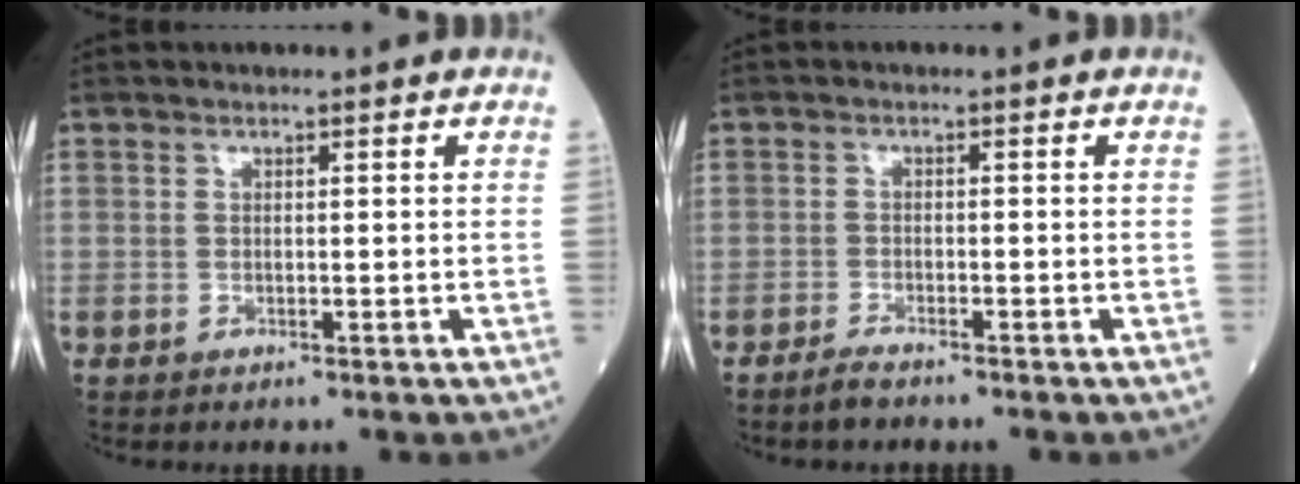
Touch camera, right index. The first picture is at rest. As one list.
[{"total": 2.0, "force": [-1.8, 0.3, 0.8], "torque": [-0.018, -0.002, -0.036]}]